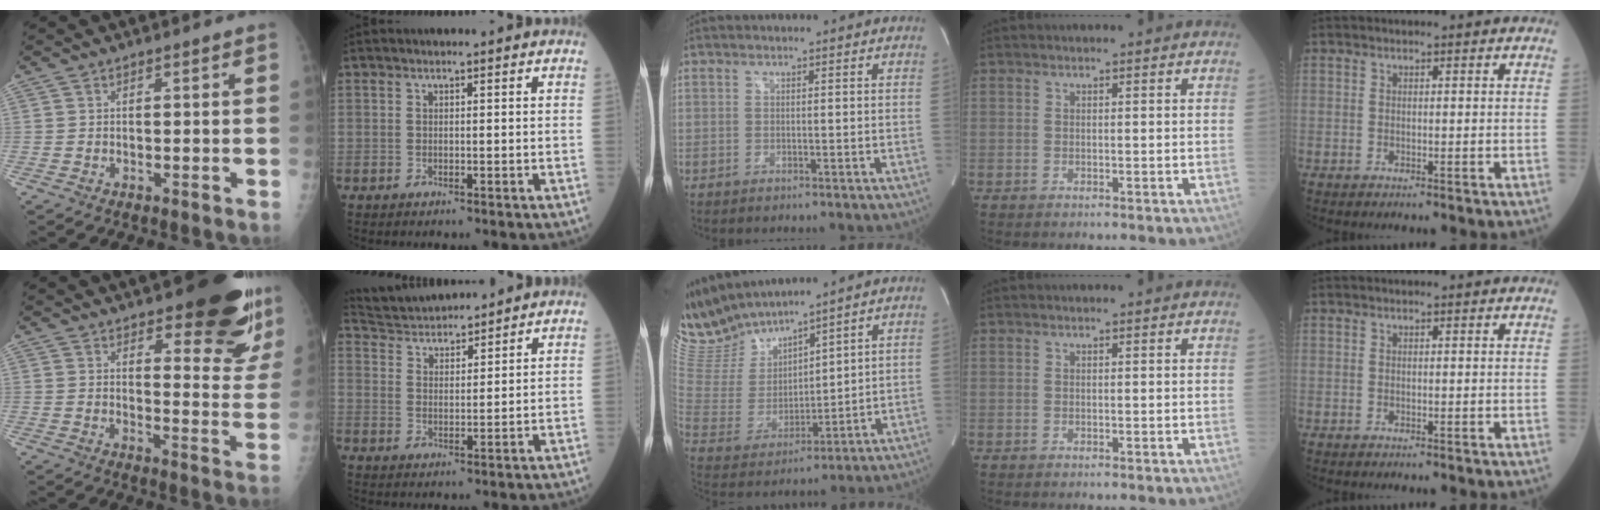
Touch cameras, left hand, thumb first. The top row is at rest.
{"thumb": {"total": 17.9, "force": [12.0, 5.7, 12.0], "torque": [-0.114, -0.086, 0.147]}, "index": {"total": 8.8, "force": [8.5, 1.0, 1.8], "torque": [-0.045, 0.024, 0.153]}, "middle": {"total": 12.3, "force": [11.7, 1.8, 3.2], "torque": [-0.087, 0.001, 0.251]}}